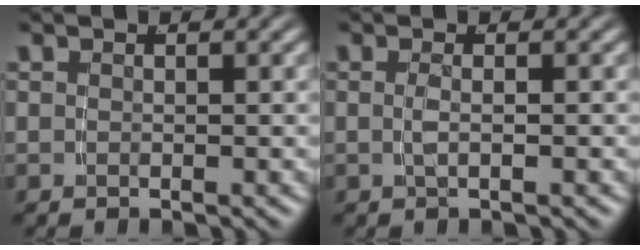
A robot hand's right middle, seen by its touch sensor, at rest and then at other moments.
{"total": 1.2, "force": [-0.4, -0.6, 0.9], "torque": [-0.022, -0.004, -0.003]}